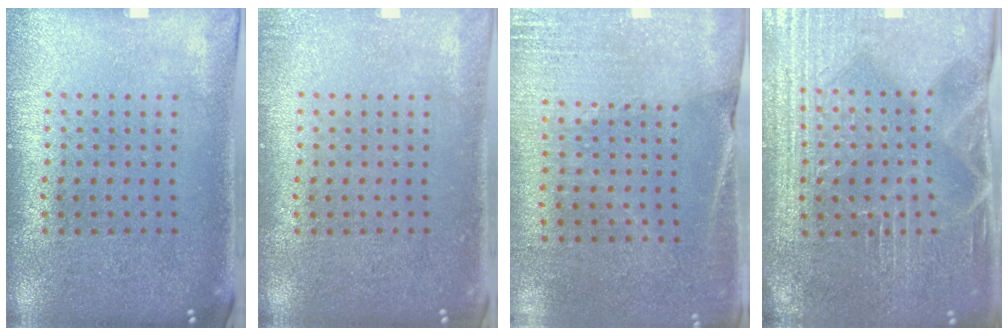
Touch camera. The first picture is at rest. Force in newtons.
{"total": 1.1, "press": 1.0, "slide": 0.2}
{"total": 2.7, "press": 2.6, "slide": 0.7}
{"total": 4.2, "press": 4.0, "slide": 1.2}